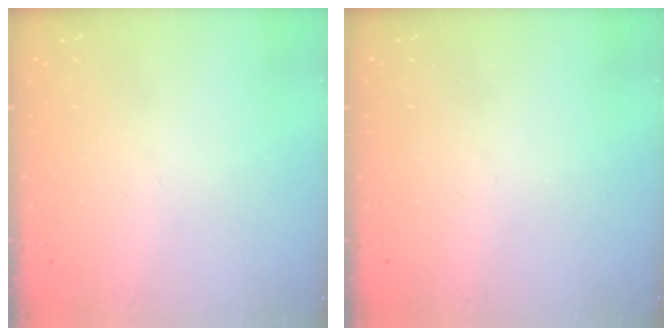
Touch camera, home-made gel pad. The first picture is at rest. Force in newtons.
{"total": 0.0}